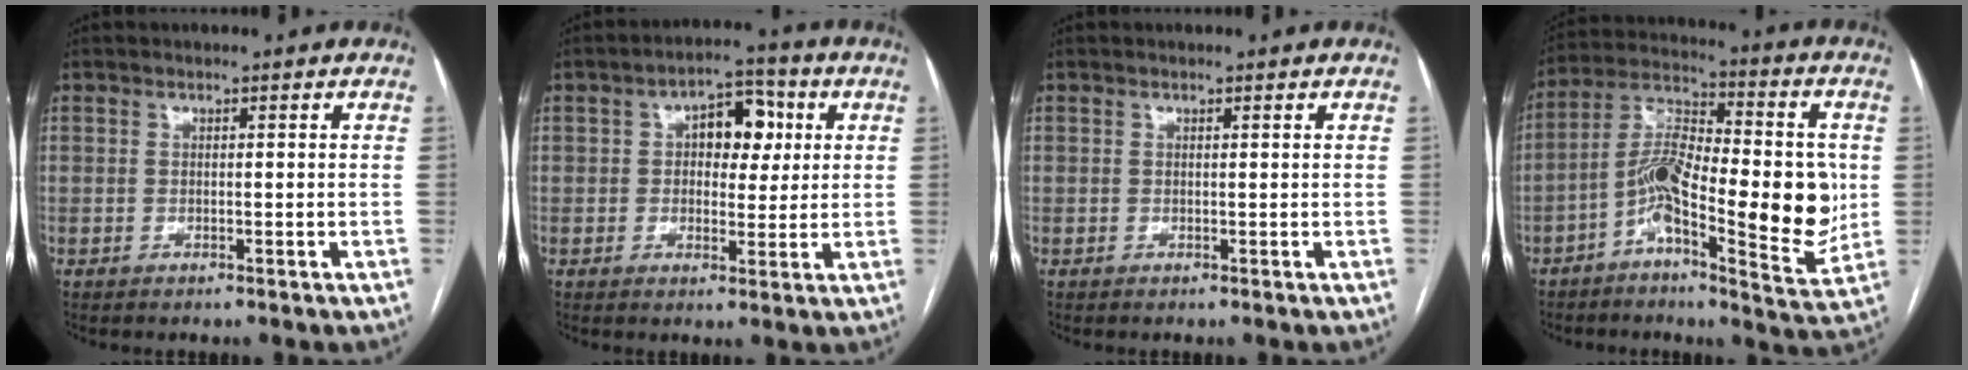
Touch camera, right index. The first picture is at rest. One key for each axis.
{"total": 7.5, "fx": 1.8, "fy": 4.3, "fz": 5.9, "tx": -0.080, "ty": 0.025, "tz": 0.027}
{"total": 0.0}
{"total": 17.2, "fx": -2.7, "fy": 5.0, "fz": 16.3, "tx": -0.270, "ty": 0.019, "tz": -0.048}